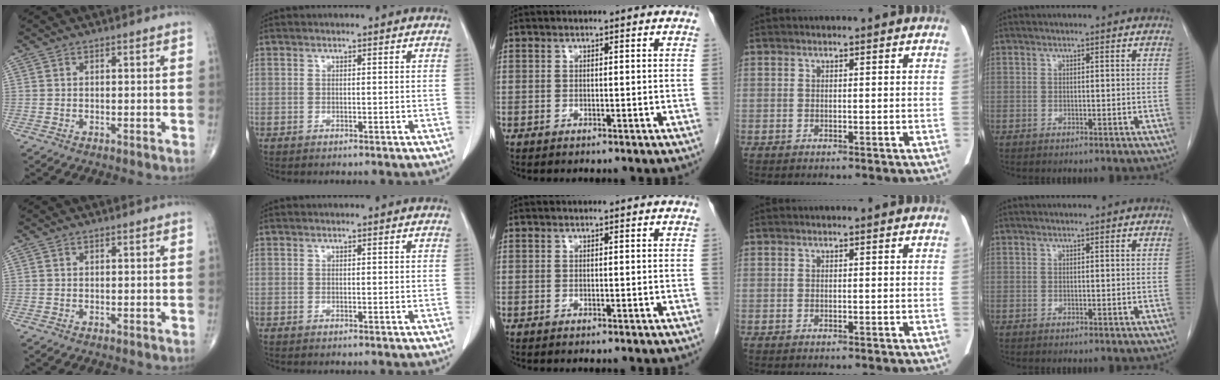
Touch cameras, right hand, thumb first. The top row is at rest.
{}